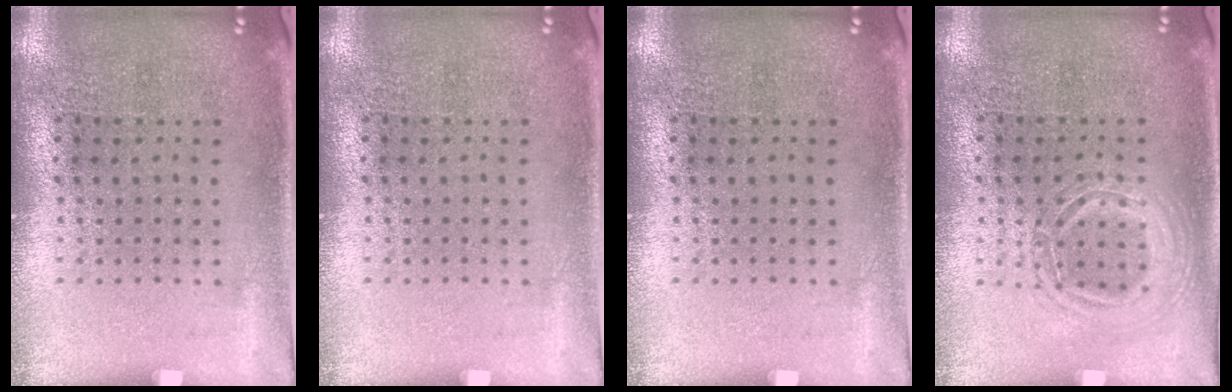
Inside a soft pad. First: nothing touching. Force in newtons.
{"total": 0.0}
{"total": 0.0}
{"total": 1.2, "press": 1.2, "slide": 0.1}